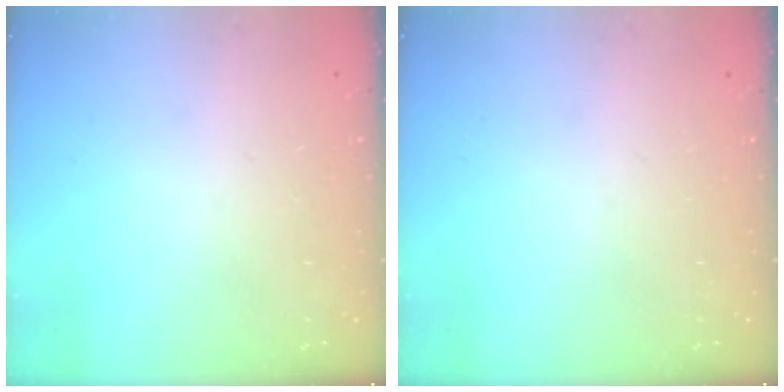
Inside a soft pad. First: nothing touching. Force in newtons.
{"total": 0.0}